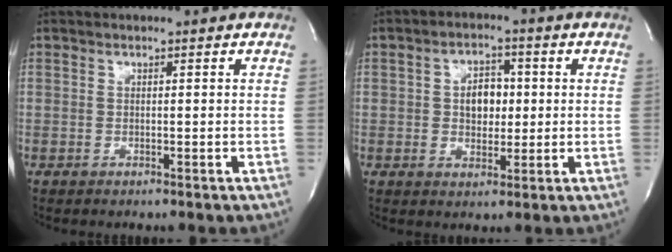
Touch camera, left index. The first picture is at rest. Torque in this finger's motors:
{"motor_torque": [0.17, 0.03, 0.07, 0.03]}